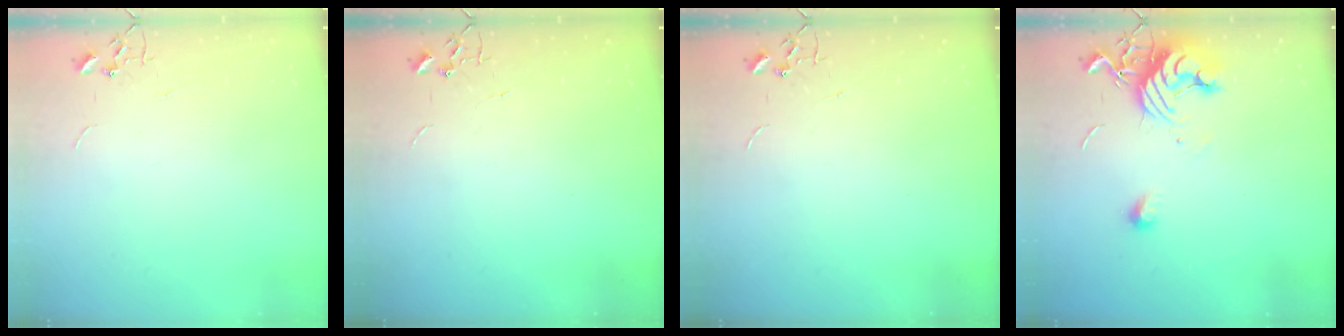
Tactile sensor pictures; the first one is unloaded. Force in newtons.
{"total": 0.0}
{"total": 0.0}
{"total": 12.7, "press": 12.7, "slide": 0.5}